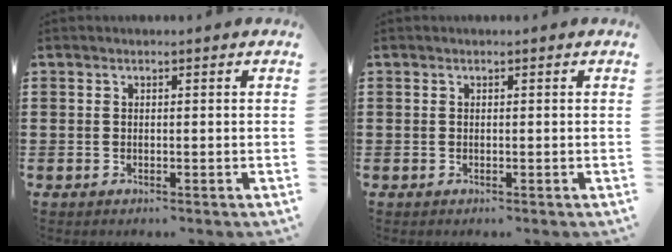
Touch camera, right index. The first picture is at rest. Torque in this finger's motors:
{"motor_torque": [0.22, 0.22, 0.00, 0.00]}